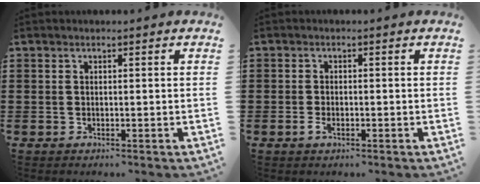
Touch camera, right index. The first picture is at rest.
{"total": 1.6, "force": [-0.7, 0.8, 1.3], "torque": [-0.031, -0.003, -0.015]}